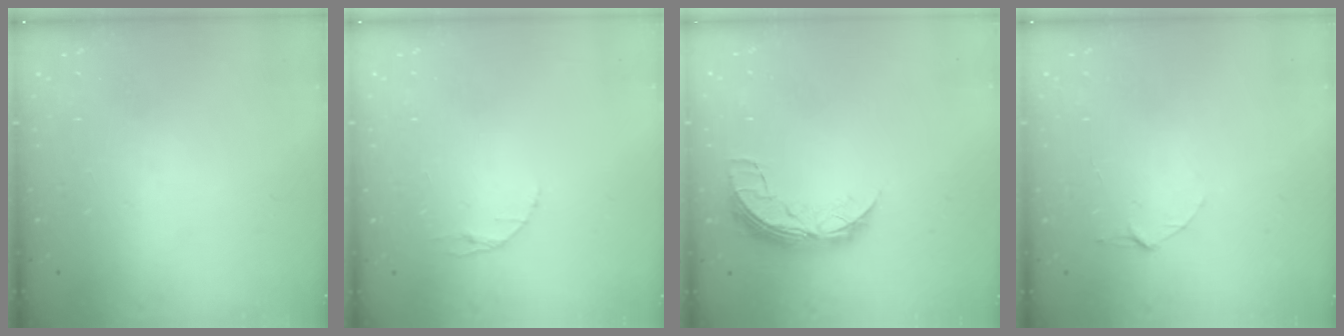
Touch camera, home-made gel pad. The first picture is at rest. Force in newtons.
{"total": 2.9, "press": 2.9, "slide": 0.4}
{"total": 7.9, "press": 7.9, "slide": 0.6}
{"total": 4.7, "press": 4.7, "slide": 0.5}